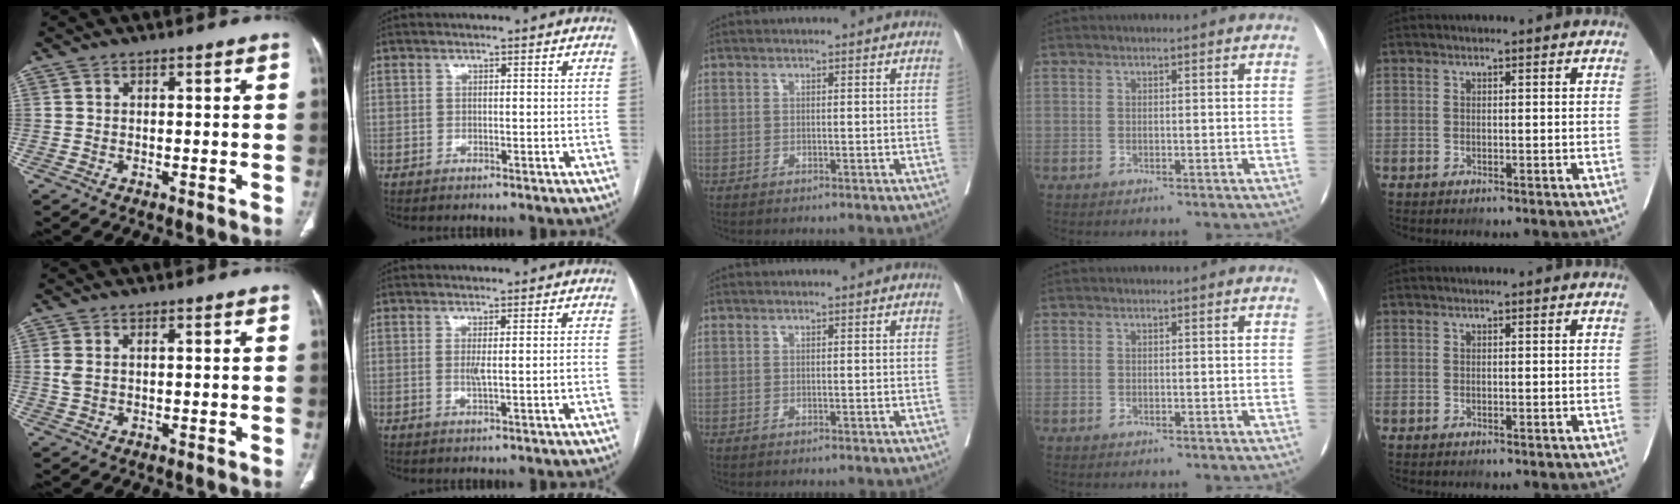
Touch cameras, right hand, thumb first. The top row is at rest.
{"thumb": {"total": 2.8, "force": [0.5, 1.6, 2.2], "torque": [-0.065, 0.010, 0.014]}, "index": {"total": 2.3, "force": [-0.3, 0.0, 2.3], "torque": [-0.045, -0.004, -0.003]}}